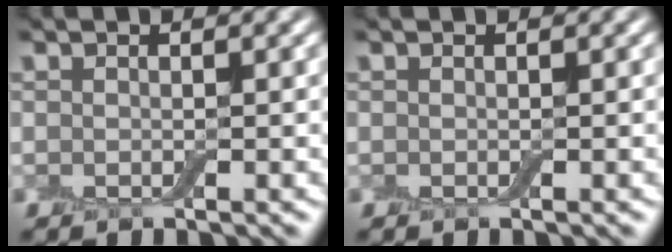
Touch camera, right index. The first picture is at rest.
{"total": 0.0}